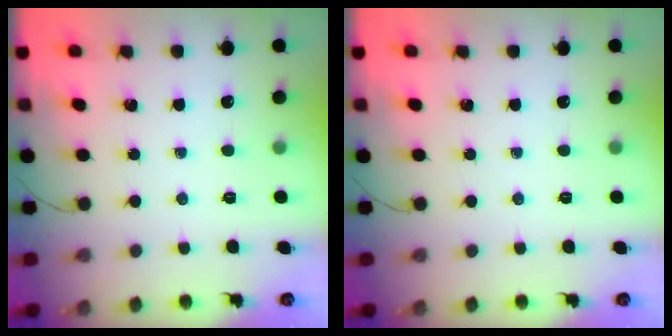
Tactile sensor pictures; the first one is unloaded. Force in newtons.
{"total": 0.0}